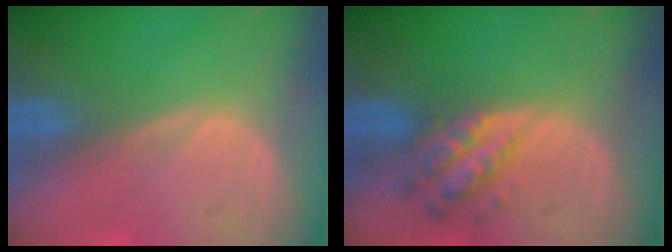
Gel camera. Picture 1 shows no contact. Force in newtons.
{"total": 6.2, "press": 5.6, "slide": 2.7}